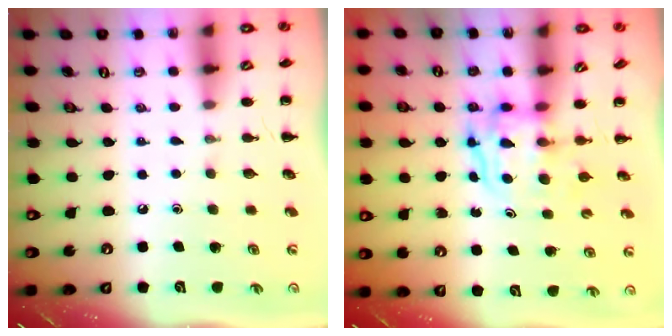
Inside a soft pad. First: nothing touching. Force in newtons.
{"total": 3.8, "press": 3.8, "slide": 0.4}